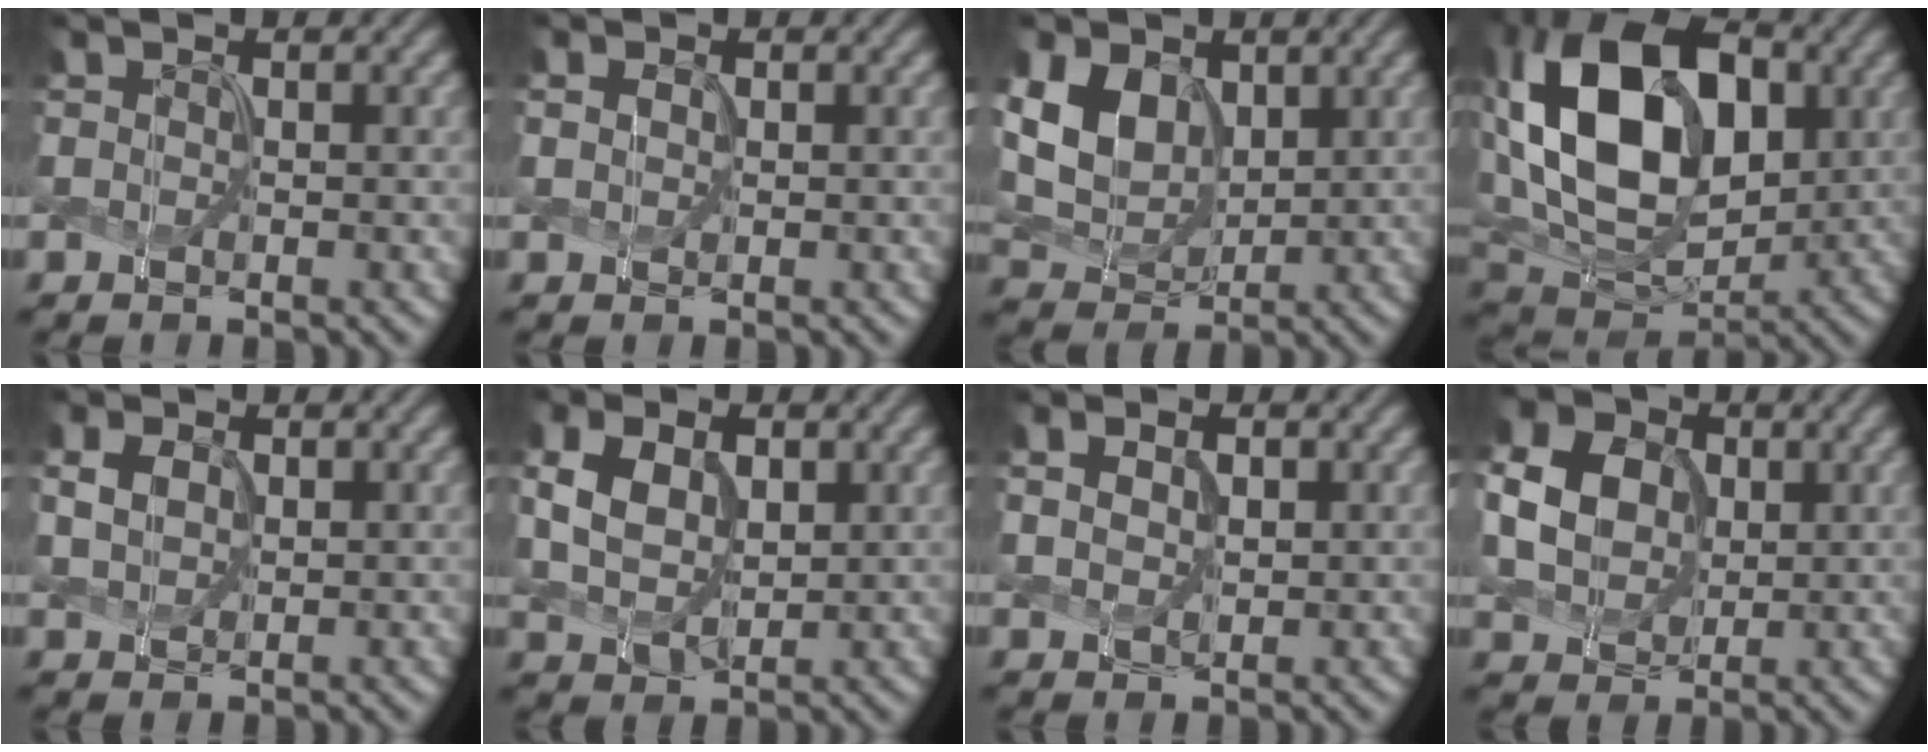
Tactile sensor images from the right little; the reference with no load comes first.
{"total": 0.0}
{"total": 5.7, "force": [1.4, 4.3, 3.4], "torque": [-0.084, -0.002, 0.028]}
{"total": 15.5, "force": [2.7, 10.4, 11.3], "torque": [-0.218, 0.019, 0.051]}
{"total": 1.3, "force": [0.1, 1.1, 0.8], "torque": [-0.028, 0.004, 0.011]}
{"total": 4.9, "force": [0.5, 3.4, 3.5], "torque": [-0.083, 0.007, 0.014]}
{"total": 2.0, "force": [0.4, 1.3, 1.4], "torque": [-0.039, 0.005, 0.014]}
{"total": 7.7, "force": [1.3, 6.3, 4.2], "torque": [-0.124, 0.026, 0.022]}